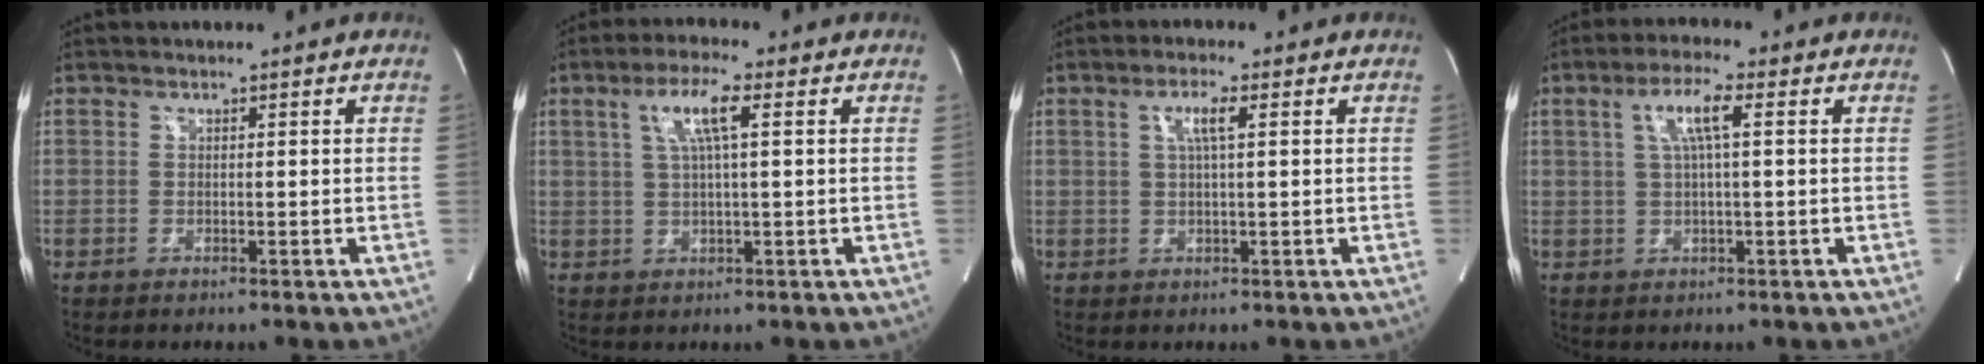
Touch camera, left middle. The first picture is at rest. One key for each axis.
{"total": 6.1, "fx": 2.0, "fy": 0.4, "fz": 5.8, "tx": -0.113, "ty": 0.008, "tz": 0.039}
{"total": 3.3, "fx": 1.0, "fy": 0.2, "fz": 3.2, "tx": -0.060, "ty": 0.003, "tz": 0.019}
{"total": 5.6, "fx": 1.6, "fy": 0.3, "fz": 5.4, "tx": -0.104, "ty": 0.010, "tz": 0.031}